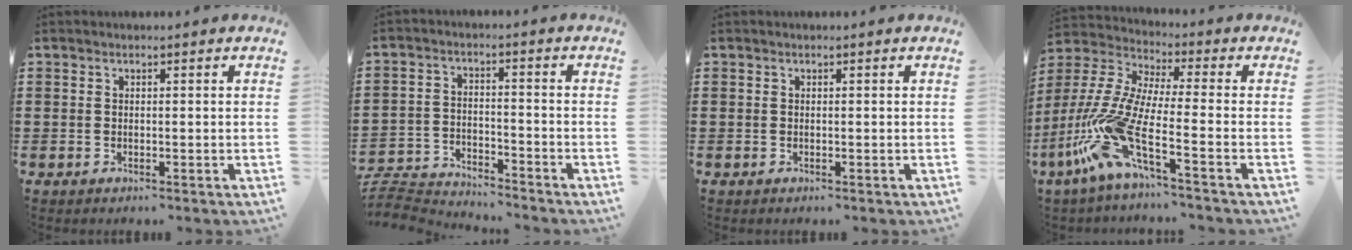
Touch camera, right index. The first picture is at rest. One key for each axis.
{"total": 5.0, "fx": -4.9, "fy": 0.6, "fz": 0.5, "tx": -0.030, "ty": -0.001, "tz": -0.105}
{"total": 0.0}
{"total": 12.0, "fx": -6.1, "fy": 2.7, "fz": 10.0, "tx": -0.254, "ty": -0.028, "tz": -0.134}